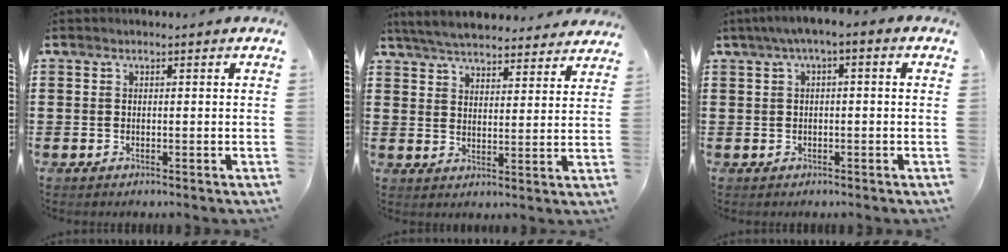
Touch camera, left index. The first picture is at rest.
{"total": 5.8, "force": [5.7, 0.5, 1.2], "torque": [-0.046, -0.024, 0.102]}
{"total": 2.1, "force": [-0.9, 0.4, 1.9], "torque": [-0.038, 0.002, -0.022]}